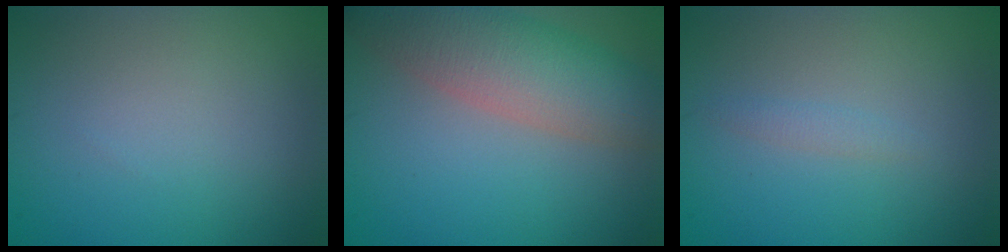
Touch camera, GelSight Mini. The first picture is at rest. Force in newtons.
{"total": 7.4, "press": 7.4, "slide": 0.6}
{"total": 0.9, "press": 0.9, "slide": 0.0}